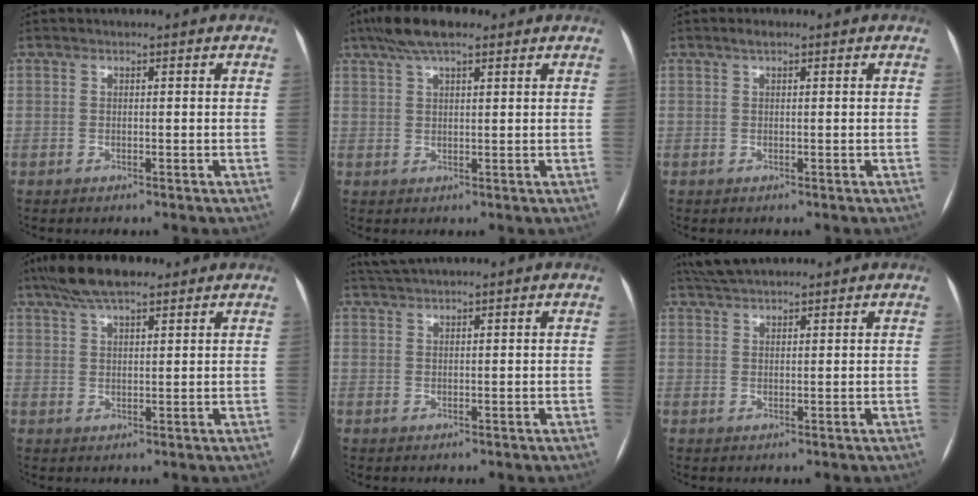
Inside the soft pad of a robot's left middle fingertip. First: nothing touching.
{"total": 7.4, "force": [5.2, 1.9, 4.9], "torque": [-0.093, 0.032, 0.088]}
{"total": 0.9, "force": [0.6, 0.2, 0.7], "torque": [-0.013, 0.007, 0.011]}
{"total": 8.4, "force": [6.3, 2.2, 5.0], "torque": [-0.092, 0.030, 0.108]}
{"total": 3.2, "force": [2.9, -0.5, 1.3], "torque": [-0.020, 0.027, 0.056]}
{"total": 5.9, "force": [5.2, 1.0, 2.7], "torque": [-0.049, 0.036, 0.095]}